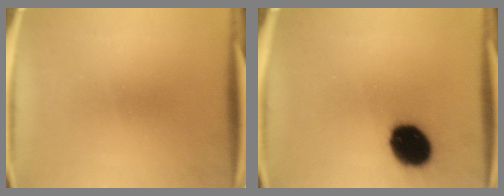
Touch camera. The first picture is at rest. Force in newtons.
{"total": 14.8}